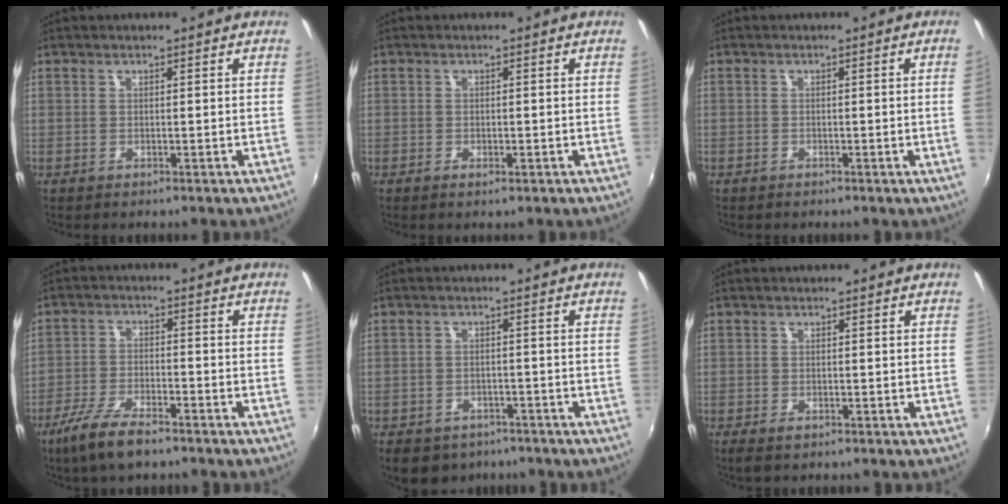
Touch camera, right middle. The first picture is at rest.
{"total": 1.3, "force": [-0.7, 0.6, 0.9], "torque": [-0.015, -0.002, -0.012]}
{"total": 1.1, "force": [-0.2, -0.7, 0.9], "torque": [-0.014, -0.007, 0.000]}
{"total": 9.1, "force": [-6.7, 2.4, 5.8], "torque": [-0.135, -0.016, -0.125]}
{"total": 9.2, "force": [-6.4, 5.6, 3.5], "torque": [-0.083, -0.006, -0.083]}
{"total": 1.9, "force": [-1.2, 0.8, 1.1], "torque": [-0.022, -0.008, -0.022]}